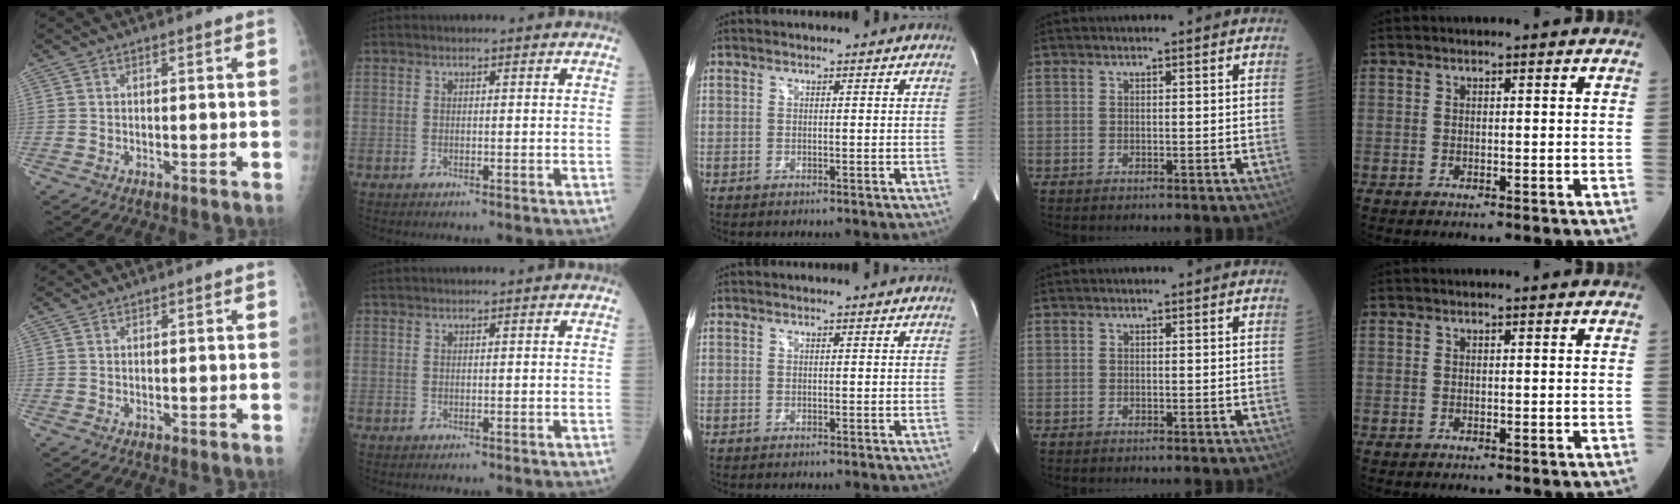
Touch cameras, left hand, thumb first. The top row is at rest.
{"thumb": {"total": 0.7, "force": [0.6, 0.2, -0.1], "torque": [0.002, 0.005, 0.013]}, "index": {"total": 0.6, "force": [0.5, -0.1, 0.2], "torque": [-0.007, 0.012, 0.016]}}